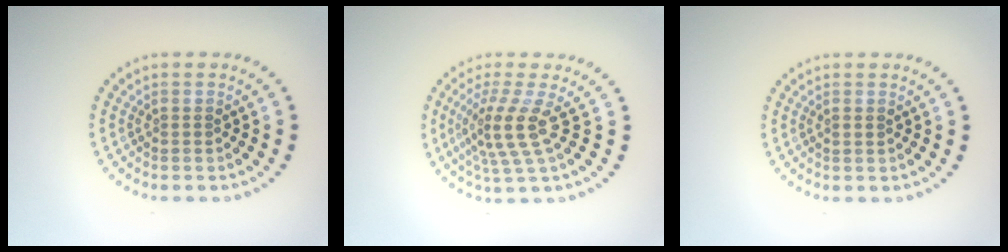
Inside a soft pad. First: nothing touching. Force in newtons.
{"total": 3.9, "press": 2.8, "slide": 2.6}
{"total": 0.8, "press": 0.8, "slide": 0.1}